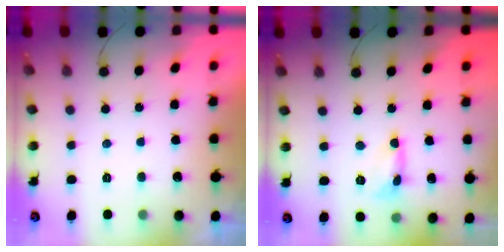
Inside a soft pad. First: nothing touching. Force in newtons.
{"total": 1.7, "press": 1.7, "slide": 0.1}